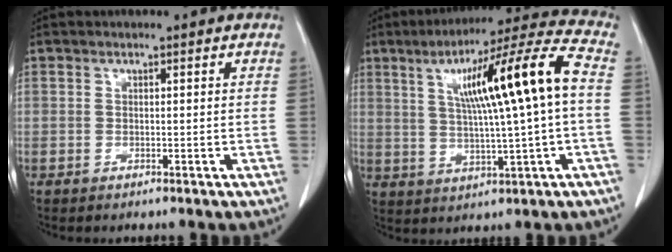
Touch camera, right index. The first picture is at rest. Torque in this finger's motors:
{"motor_torque": [1.68, 0.31, 0.78, 0.21]}